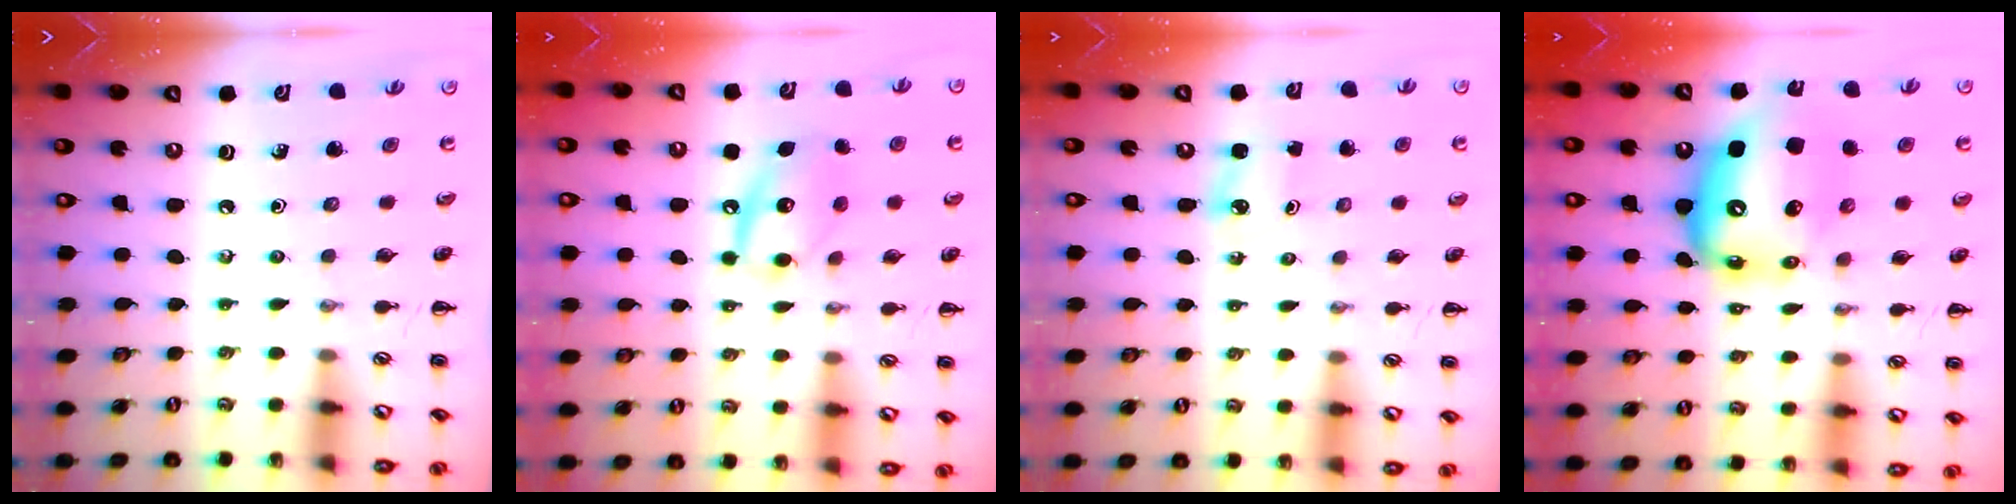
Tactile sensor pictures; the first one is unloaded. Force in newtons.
{"total": 11.9, "press": 11.8, "slide": 1.7}
{"total": 2.6, "press": 2.6, "slide": 0.4}
{"total": 13.6, "press": 13.1, "slide": 3.7}